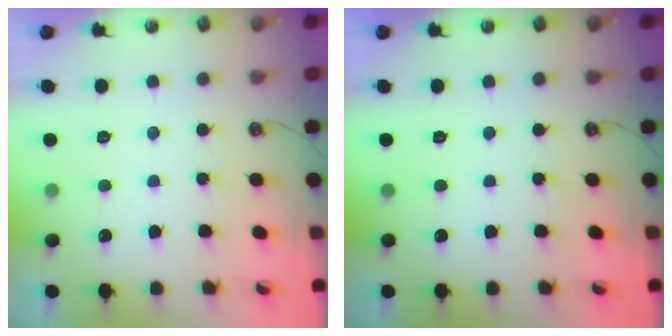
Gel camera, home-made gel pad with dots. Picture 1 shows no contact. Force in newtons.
{"total": 0.0}